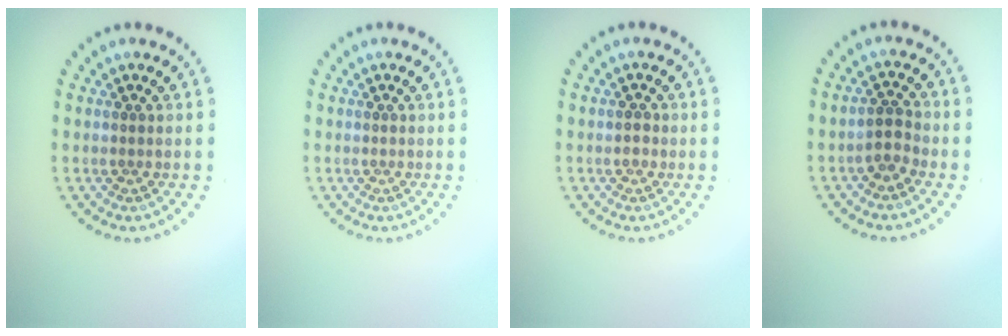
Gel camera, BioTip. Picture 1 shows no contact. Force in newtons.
{"total": 0.0}
{"total": 0.9, "press": 0.9, "slide": 0.2}
{"total": 1.8, "press": 1.5, "slide": 1.0}